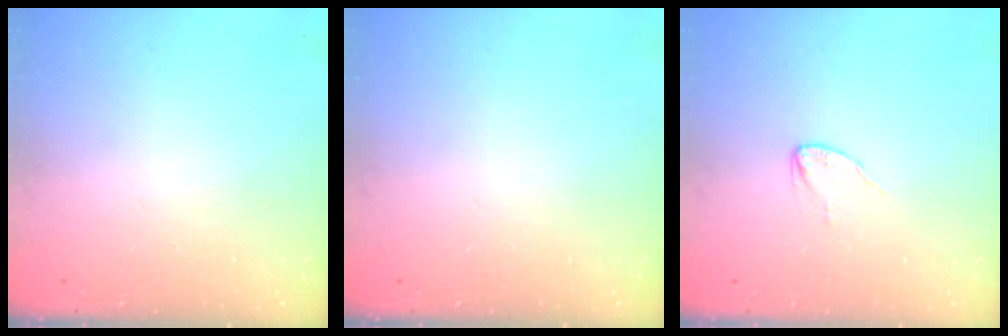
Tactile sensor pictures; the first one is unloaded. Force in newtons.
{"total": 0.0}
{"total": 2.3, "press": 2.3, "slide": 0.2}